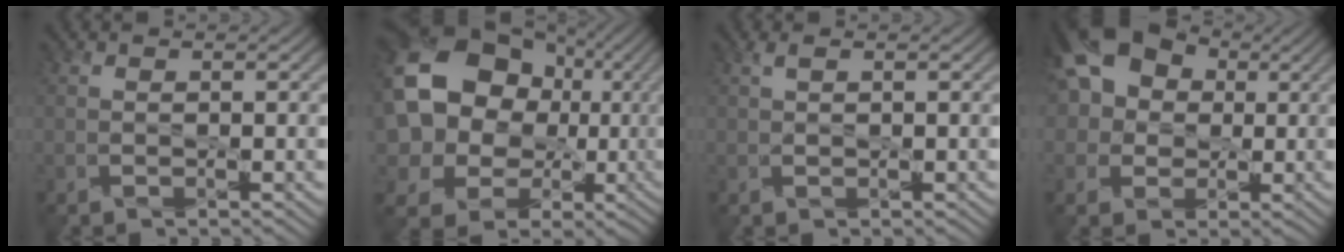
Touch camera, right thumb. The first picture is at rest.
{"total": 18.2, "force": [2.0, 16.1, 8.2], "torque": [-0.247, 0.000, 0.037]}
{"total": 0.9, "force": [0.7, 0.3, 0.4], "torque": [-0.014, 0.006, 0.016]}
{"total": 12.7, "force": [3.7, 9.9, 6.9], "torque": [-0.154, 0.043, 0.043]}